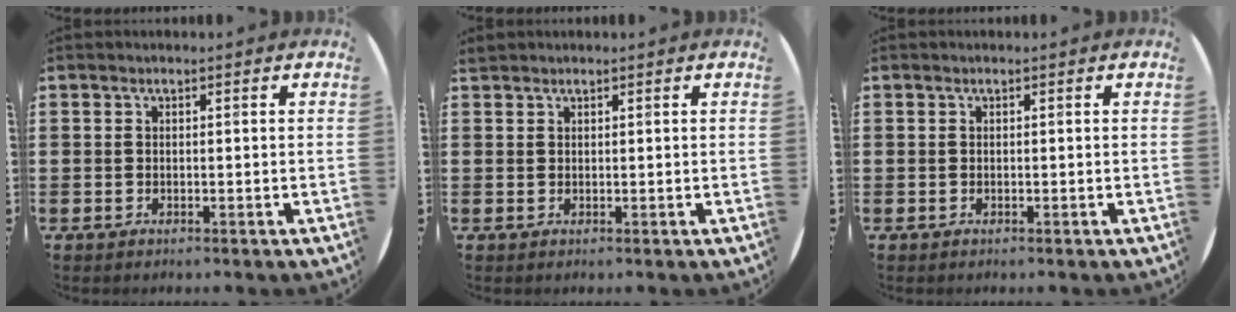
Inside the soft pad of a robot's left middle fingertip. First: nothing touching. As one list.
[{"total": 0.7, "force": [0.7, 0.1, -0.1], "torque": [0.001, 0.002, 0.014]}, {"total": 0.0}]